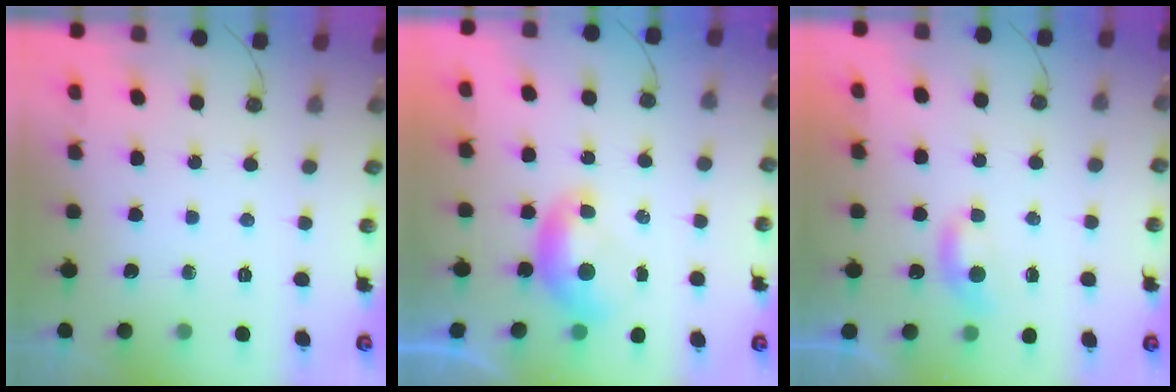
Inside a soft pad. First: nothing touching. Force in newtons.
{"total": 0.0}
{"total": 2.4, "press": 2.4, "slide": 0.4}